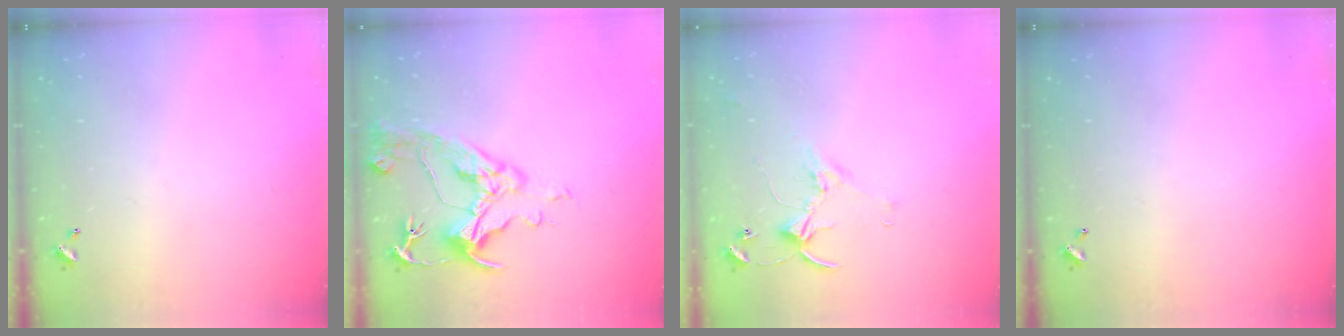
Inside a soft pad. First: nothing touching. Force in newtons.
{"total": 8.7, "press": 8.5, "slide": 1.4}
{"total": 2.8, "press": 2.8, "slide": 0.4}
{"total": 0.0}